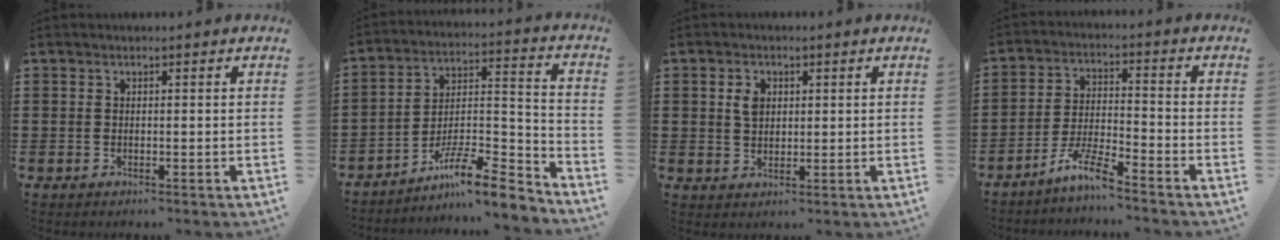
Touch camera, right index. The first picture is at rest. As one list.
[{"total": 9.6, "force": [-7.8, 1.8, 5.3], "torque": [-0.082, 0.016, -0.151]}, {"total": 3.0, "force": [0.9, 2.0, 2.0], "torque": [-0.047, 0.008, 0.016]}, {"total": 6.2, "force": [-5.2, 0.3, 3.3], "torque": [-0.085, -0.009, -0.104]}]